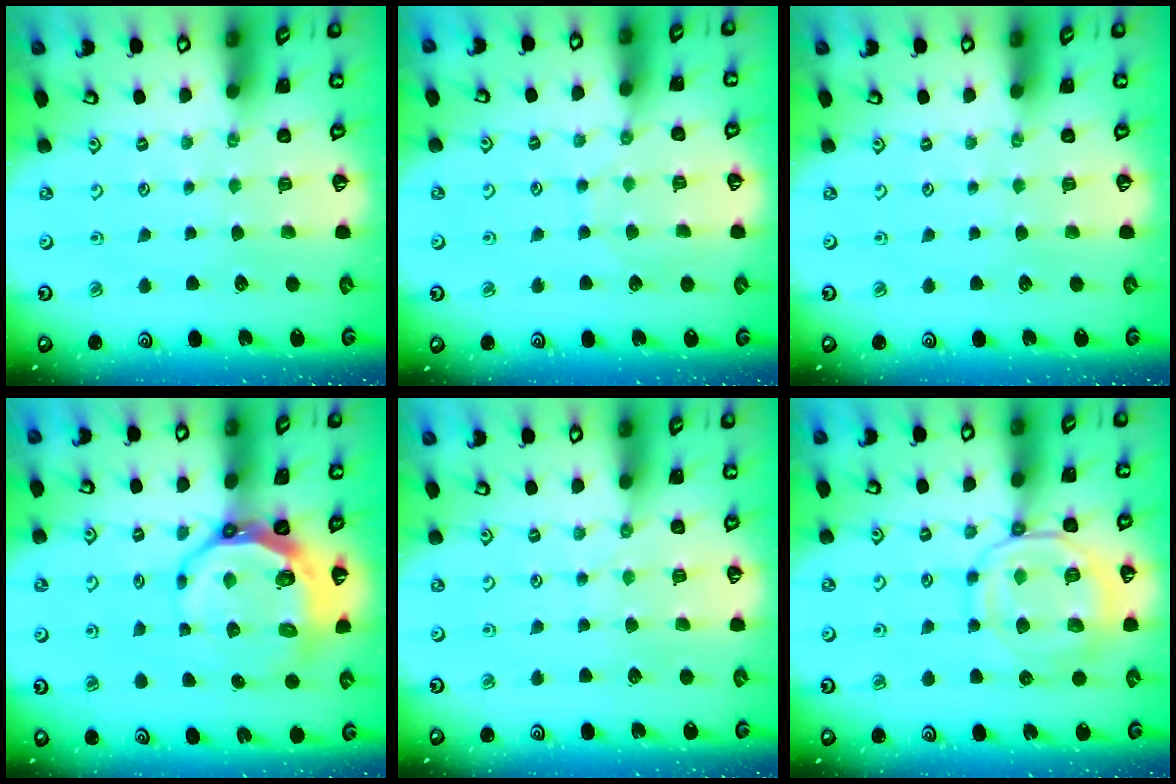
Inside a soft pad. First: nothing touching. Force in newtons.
{"total": 5.2, "press": 5.2, "slide": 0.7}
{"total": 0.0}
{"total": 9.4, "press": 8.6, "slide": 3.6}
{"total": 4.5, "press": 4.4, "slide": 0.4}
{"total": 13.0, "press": 13.0, "slide": 1.4}